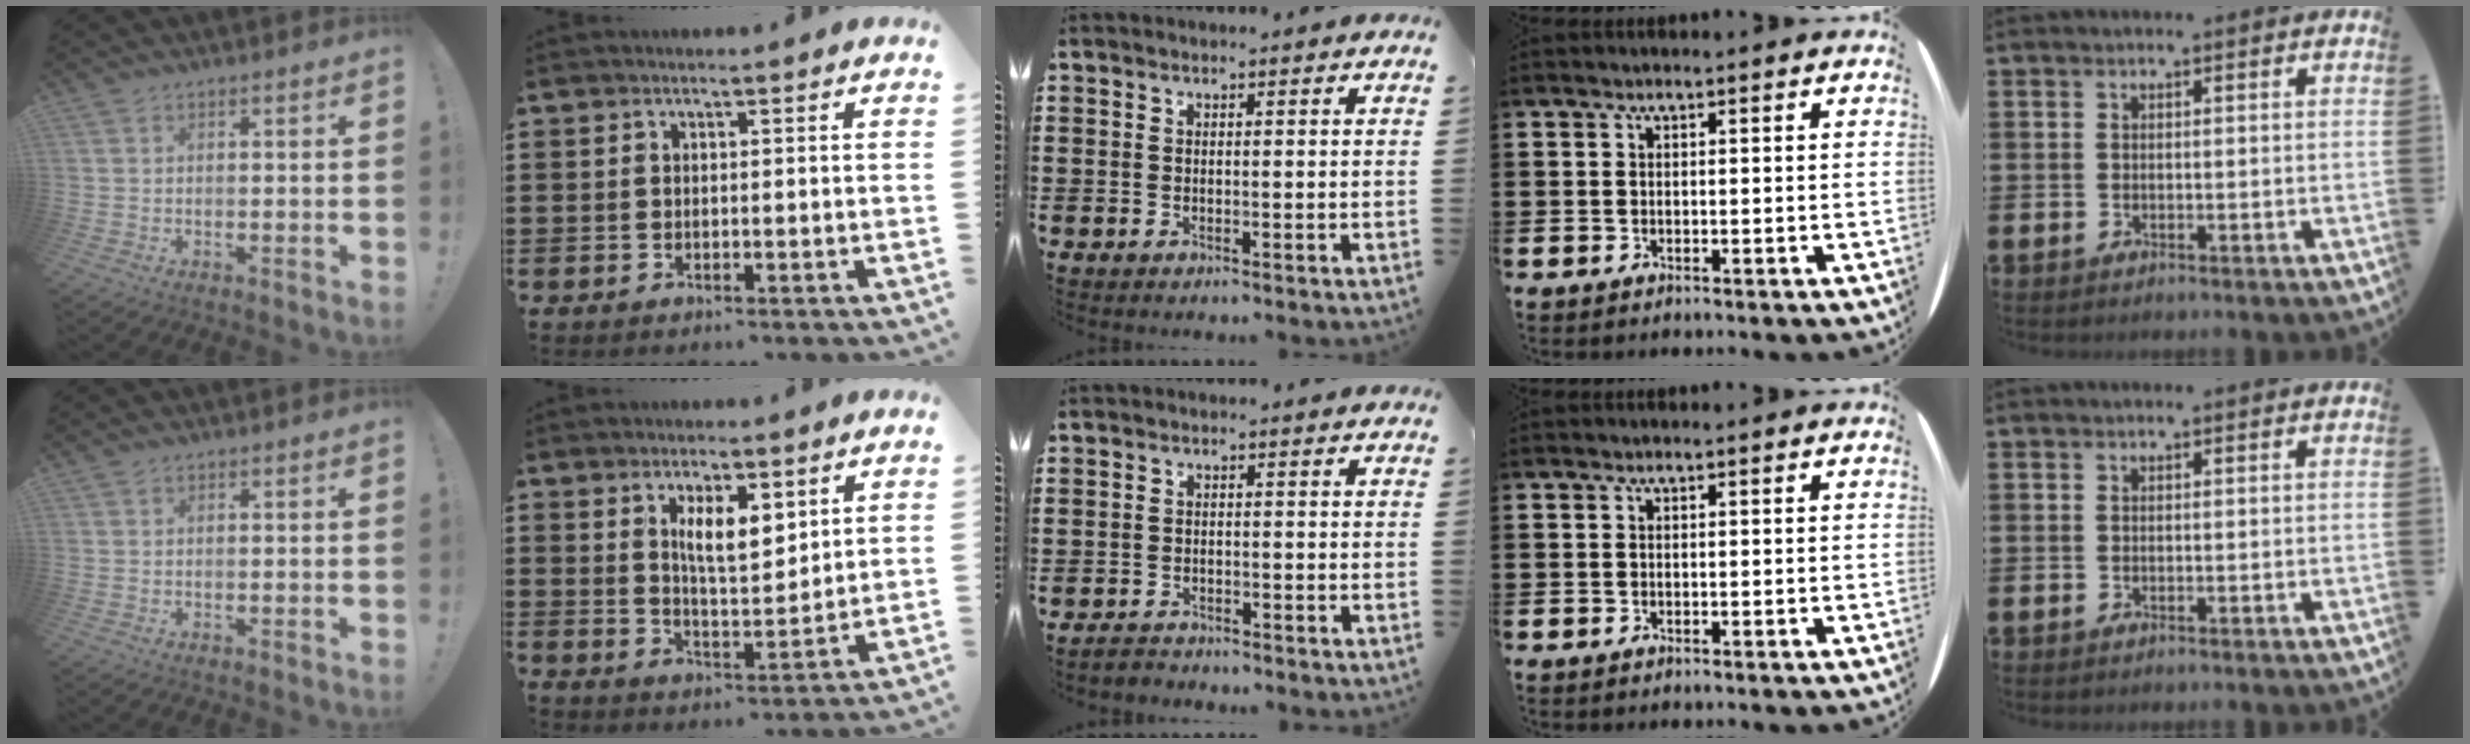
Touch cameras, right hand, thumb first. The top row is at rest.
{"index": {"total": 5.9, "force": [3.0, 1.9, 4.7], "torque": [-0.092, -0.003, 0.050]}, "middle": {"total": 1.6, "force": [-1.6, 0.2, 0.0], "torque": [-0.004, 0.001, -0.035]}}